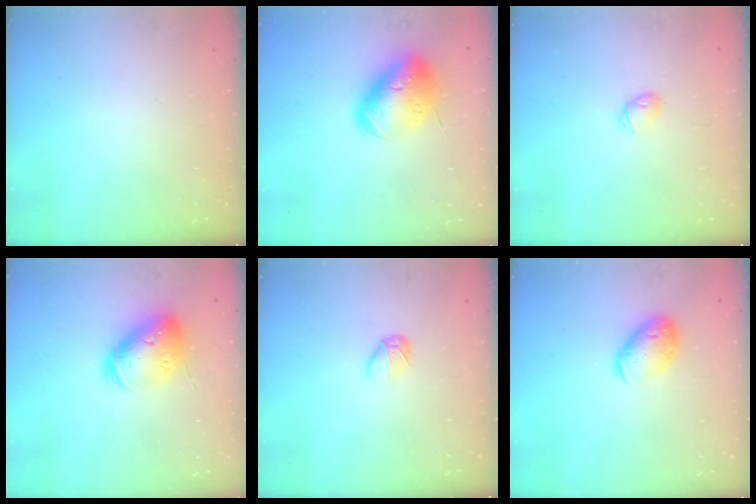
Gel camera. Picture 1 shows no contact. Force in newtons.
{"total": 17.5, "press": 17.3, "slide": 2.8}
{"total": 4.9, "press": 4.8, "slide": 1.0}
{"total": 15.7, "press": 15.5, "slide": 2.4}
{"total": 3.3, "press": 3.2, "slide": 0.9}
{"total": 11.8, "press": 11.6, "slide": 1.7}